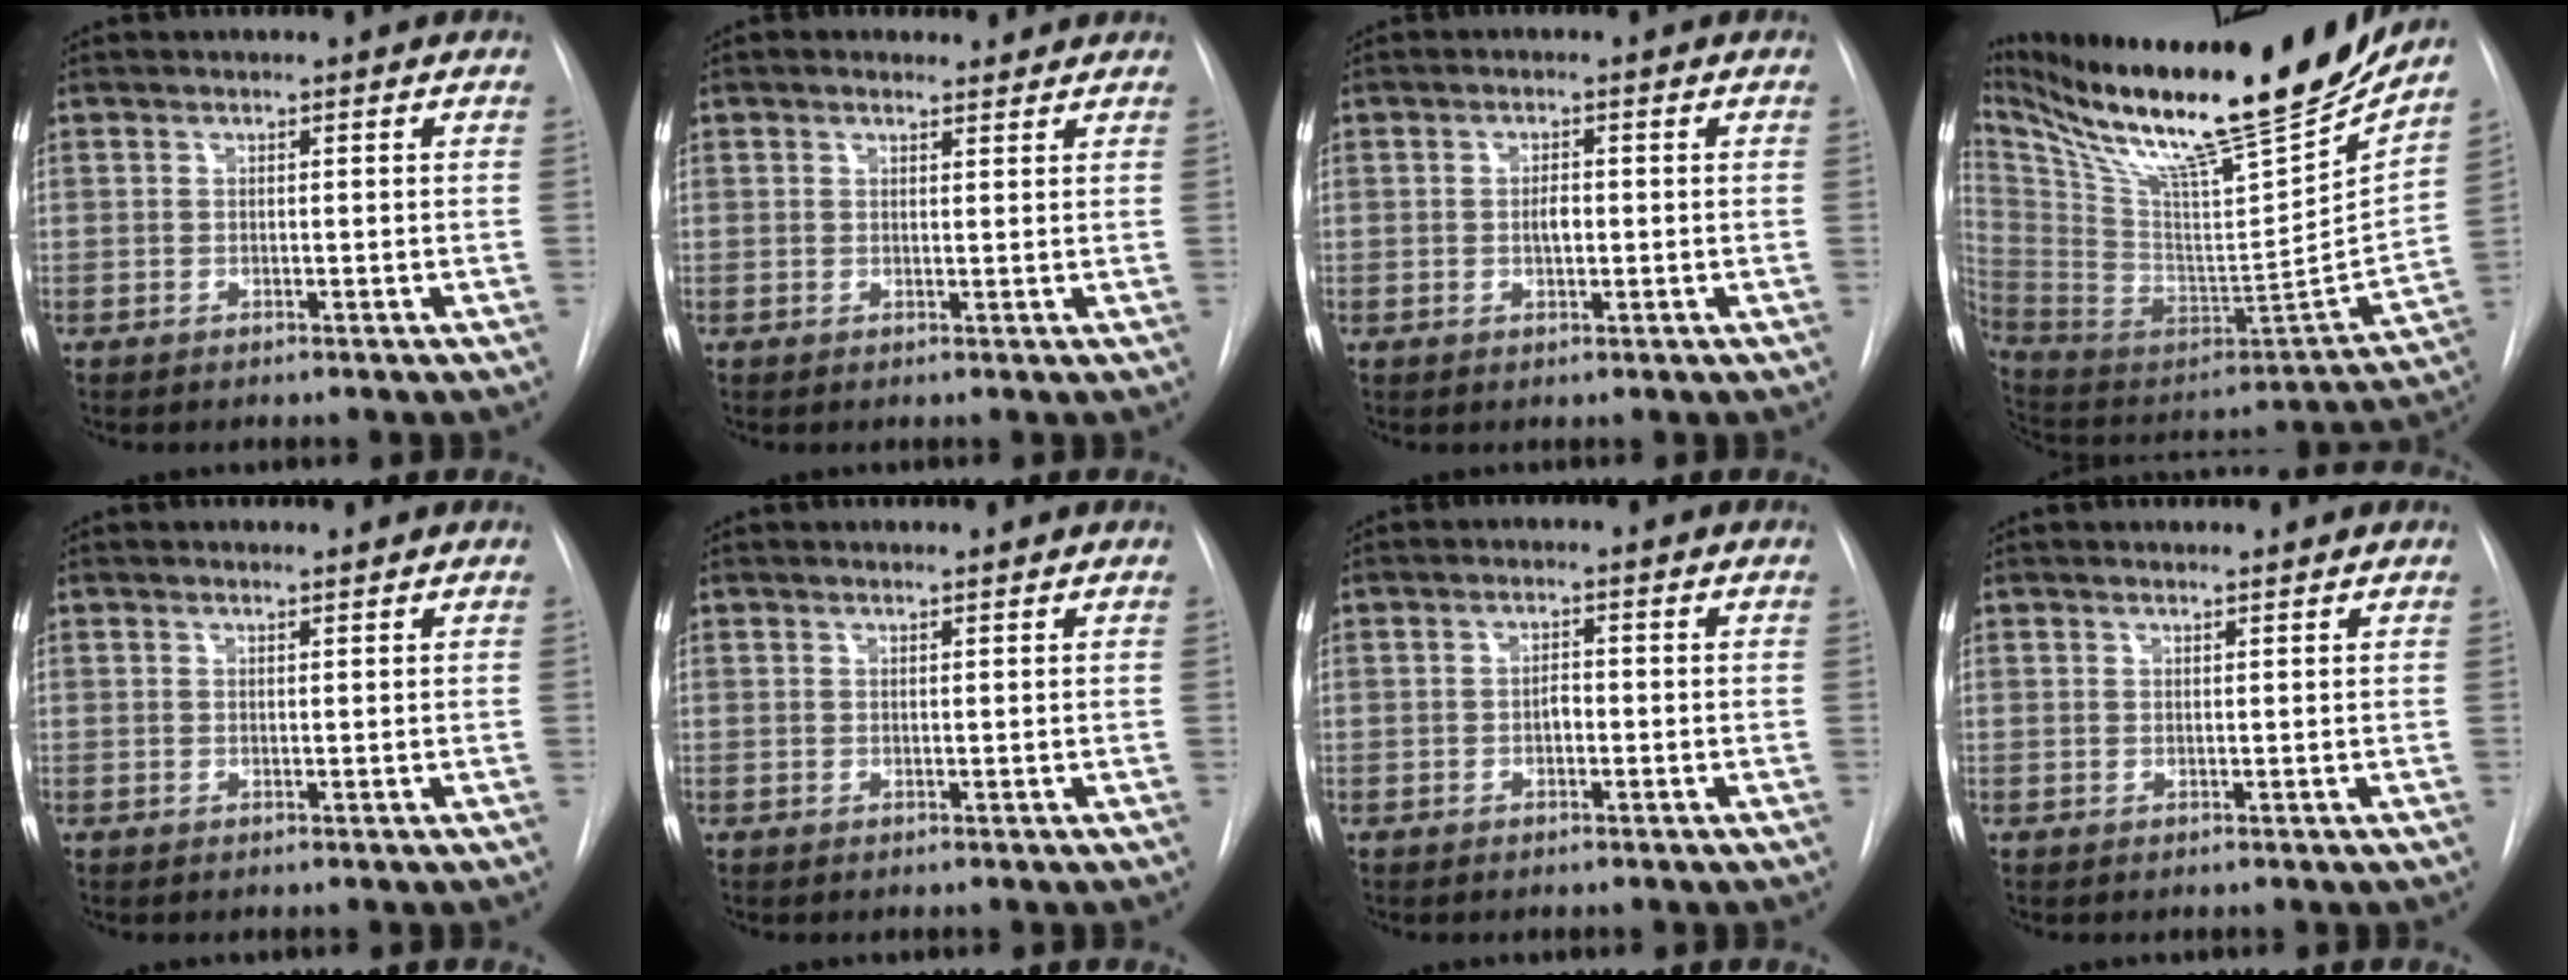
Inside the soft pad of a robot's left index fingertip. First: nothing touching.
{"total": 2.0, "force": [1.8, 0.9, 0.3], "torque": [-0.008, 0.009, 0.023]}
{"total": 2.1, "force": [-0.1, 0.9, 1.9], "torque": [-0.034, 0.002, -0.001]}
{"total": 30.8, "force": [25.0, 2.3, 17.7], "torque": [-0.317, -0.059, 0.401]}
{"total": 1.1, "force": [1.1, 0.0, 0.0], "torque": [-0.007, 0.002, 0.019]}
{"total": 1.0, "force": [1.0, -0.1, 0.0], "torque": [-0.009, 0.004, 0.019]}
{"total": 1.5, "force": [-0.4, 0.8, 1.2], "torque": [-0.018, 0.004, -0.007]}
{"total": 1.9, "force": [1.9, 0.1, 0.3], "torque": [-0.007, 0.011, 0.029]}